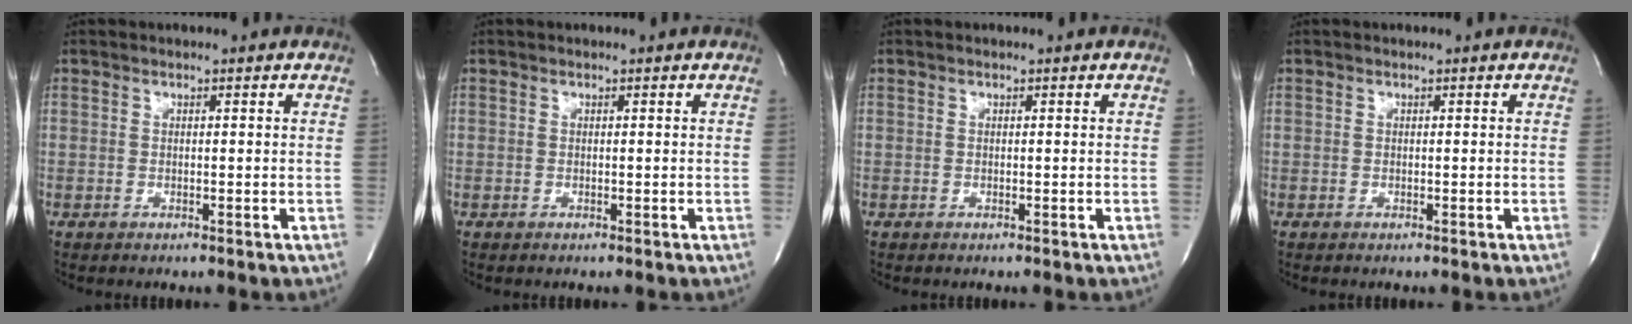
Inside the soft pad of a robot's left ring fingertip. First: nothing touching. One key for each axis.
{"total": 0.0}
{"total": 0.0}
{"total": 0.0}